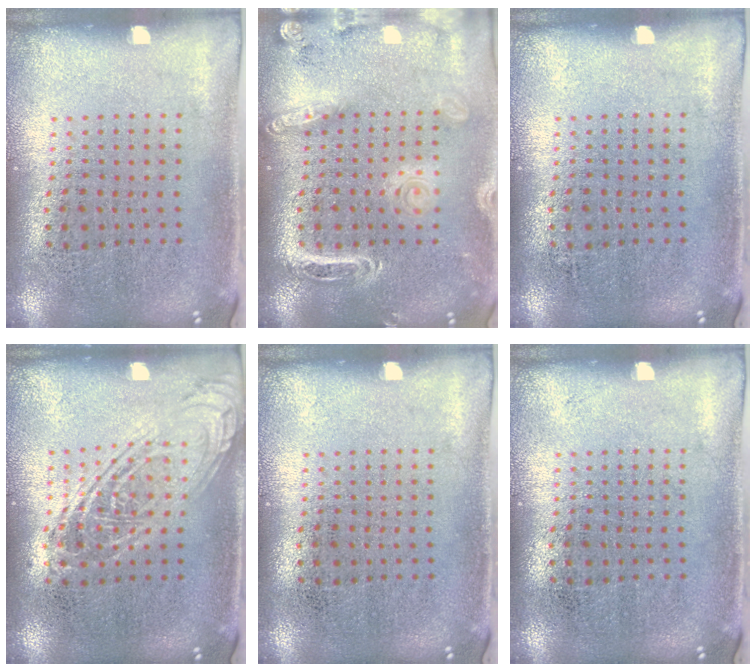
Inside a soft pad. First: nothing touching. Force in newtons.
{"total": 1.9, "press": 1.8, "slide": 0.7}
{"total": 0.0}
{"total": 2.4, "press": 2.4, "slide": 0.2}
{"total": 0.0}
{"total": 0.0}